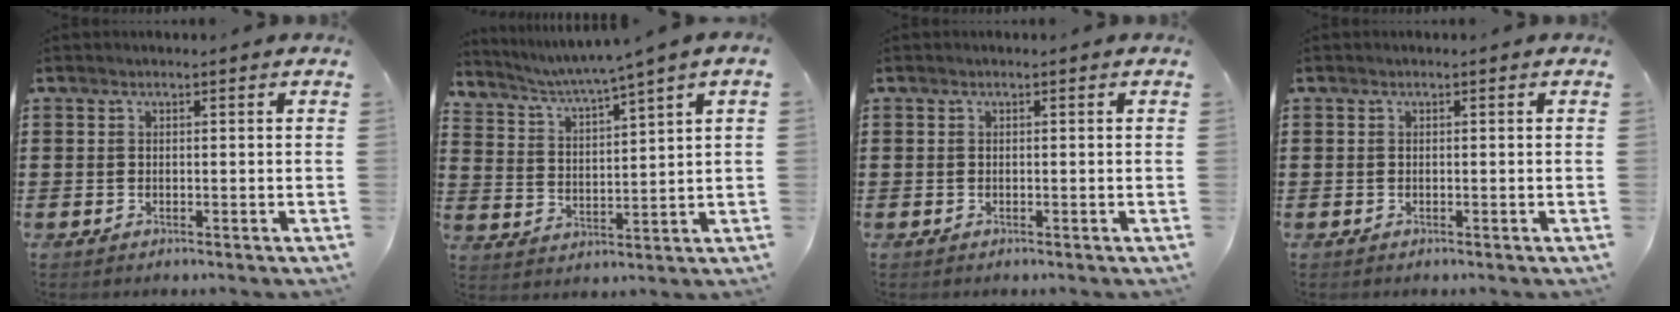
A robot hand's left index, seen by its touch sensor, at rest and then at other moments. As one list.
[{"total": 3.2, "force": [2.8, -0.9, 1.3], "torque": [-0.042, -0.029, 0.040]}, {"total": 0.0}, {"total": 0.0}]